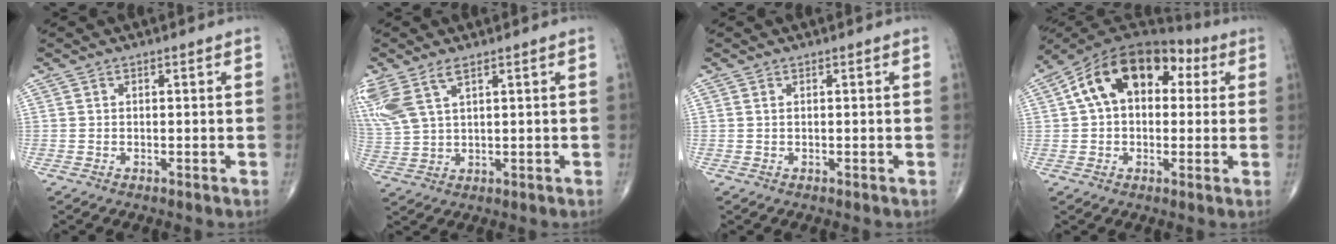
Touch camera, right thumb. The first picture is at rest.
{"total": 10.0, "force": [5.2, 4.4, 7.3], "torque": [-0.188, -0.001, 0.115]}
{"total": 0.0}
{"total": 17.0, "force": [4.3, 10.7, 12.4], "torque": [-0.177, 0.037, 0.060]}